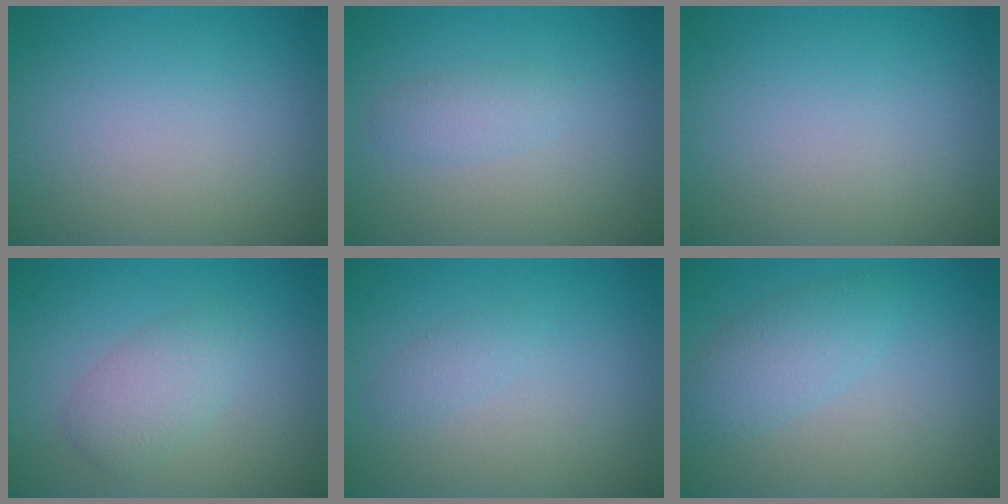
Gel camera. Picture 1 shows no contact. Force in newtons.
{"total": 1.3, "press": 1.3, "slide": 0.0}
{"total": 0.0}
{"total": 2.7, "press": 2.7, "slide": 0.1}
{"total": 0.8, "press": 0.8, "slide": 0.0}
{"total": 2.8, "press": 2.8, "slide": 0.1}